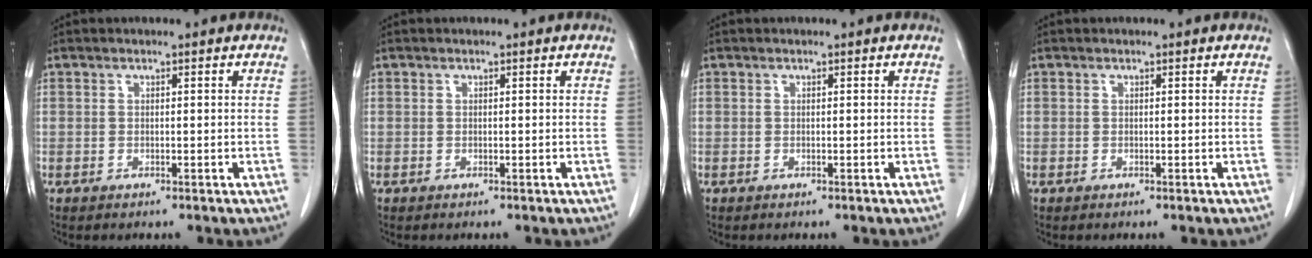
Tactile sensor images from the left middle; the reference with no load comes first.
{"total": 0.0}
{"total": 0.0}
{"total": 0.0}